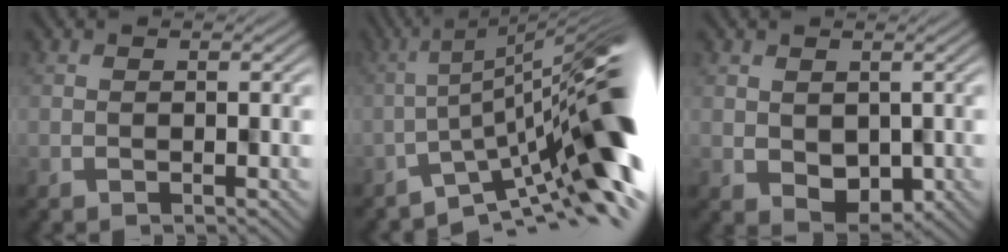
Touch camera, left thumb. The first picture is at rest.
{"total": 13.7, "force": [-4.7, 2.9, 12.5], "torque": [-0.167, 0.005, -0.083]}
{"total": 3.7, "force": [0.2, 3.2, 1.9], "torque": [-0.033, -0.022, 0.012]}